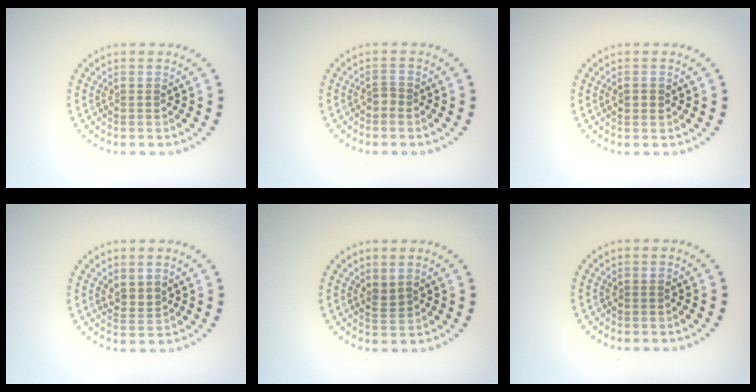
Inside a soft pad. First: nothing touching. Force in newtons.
{"total": 0.9, "press": 0.6, "slide": 0.7}
{"total": 1.1, "press": 1.0, "slide": 0.4}
{"total": 1.7, "press": 1.3, "slide": 1.1}
{"total": 1.3, "press": 1.0, "slide": 0.9}
{"total": 0.0}